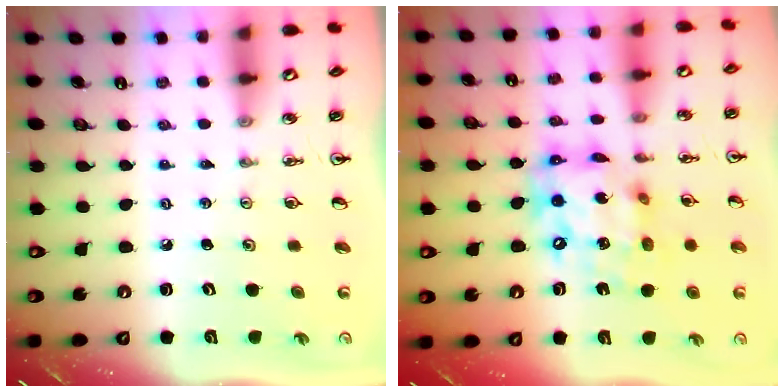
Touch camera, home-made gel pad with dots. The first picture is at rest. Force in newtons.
{"total": 16.0, "press": 15.9, "slide": 1.4}